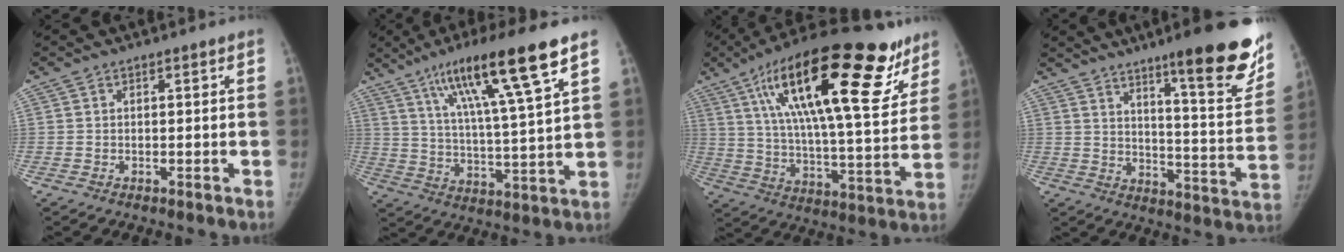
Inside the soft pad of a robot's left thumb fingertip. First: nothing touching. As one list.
[{"total": 17.9, "force": [10.3, 1.4, 14.6], "torque": [-0.243, -0.033, 0.174]}, {"total": 30.2, "force": [15.9, 9.7, 23.8], "torque": [-0.351, -0.027, 0.256]}, {"total": 21.1, "force": [13.6, 3.2, 15.8], "torque": [-0.180, -0.084, 0.197]}]